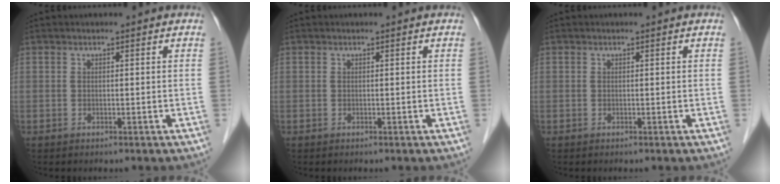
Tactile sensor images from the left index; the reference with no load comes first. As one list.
[{"total": 0.0}, {"total": 0.0}]